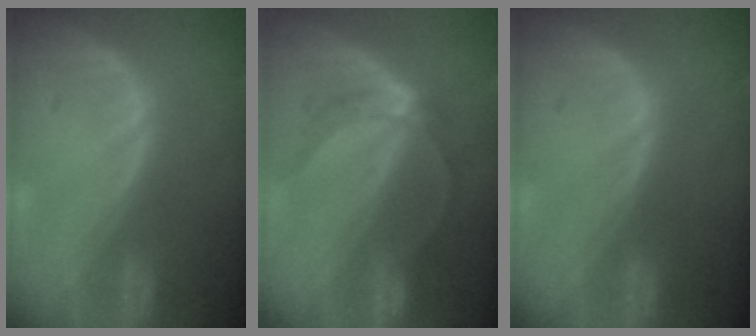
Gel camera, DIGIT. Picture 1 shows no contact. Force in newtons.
{"total": 5.0, "press": 4.8, "slide": 1.5}
{"total": 0.0}